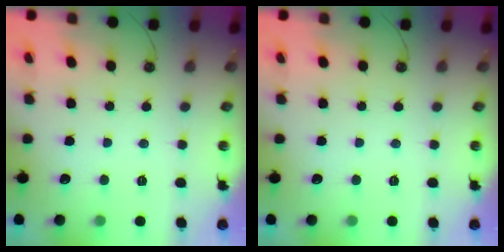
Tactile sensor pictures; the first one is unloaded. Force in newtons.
{"total": 0.0}